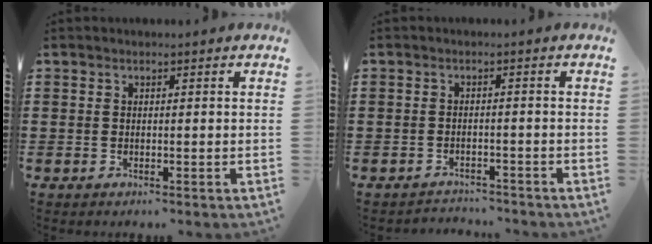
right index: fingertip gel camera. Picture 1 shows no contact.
{"total": 2.0, "force": [-1.9, 0.2, -0.2], "torque": [-0.004, 0.001, -0.045]}